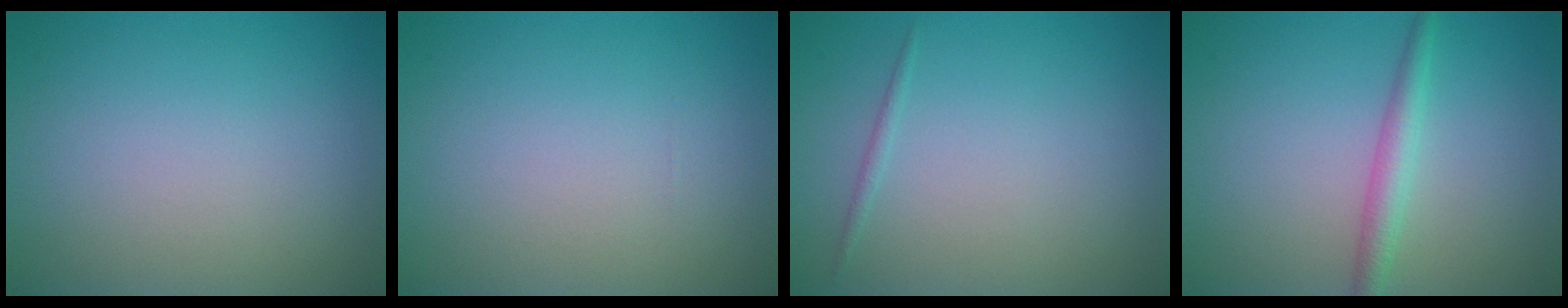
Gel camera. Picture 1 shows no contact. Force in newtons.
{"total": 0.0}
{"total": 0.6, "press": 0.6, "slide": 0.1}
{"total": 2.2, "press": 2.2, "slide": 0.1}